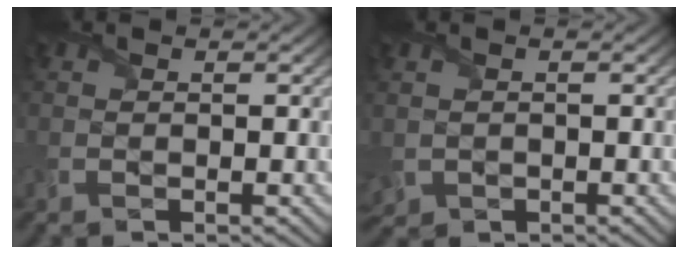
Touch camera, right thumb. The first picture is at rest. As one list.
[{"total": 2.2, "force": [-0.3, 2.0, 1.1], "torque": [-0.041, -0.014, -0.007]}]